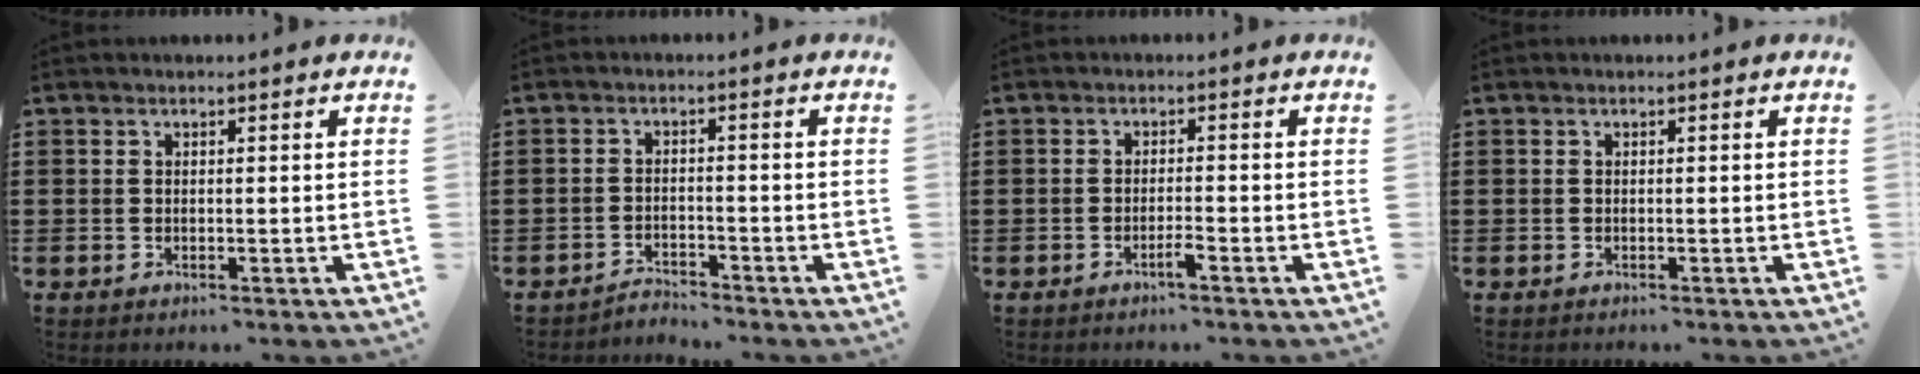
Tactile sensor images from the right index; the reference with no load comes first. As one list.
[{"total": 2.3, "force": [-2.3, 0.2, -0.1], "torque": [-0.007, 0.003, -0.051]}, {"total": 1.8, "force": [-1.2, 0.1, 1.3], "torque": [-0.023, -0.003, -0.022]}, {"total": 0.0}]